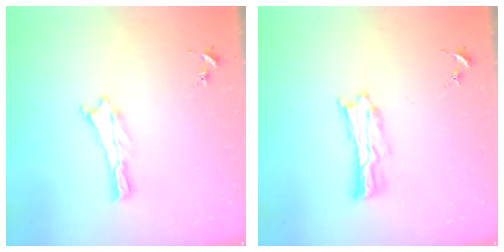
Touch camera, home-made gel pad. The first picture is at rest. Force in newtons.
{"total": 0.8, "press": 0.8, "slide": 0.2}